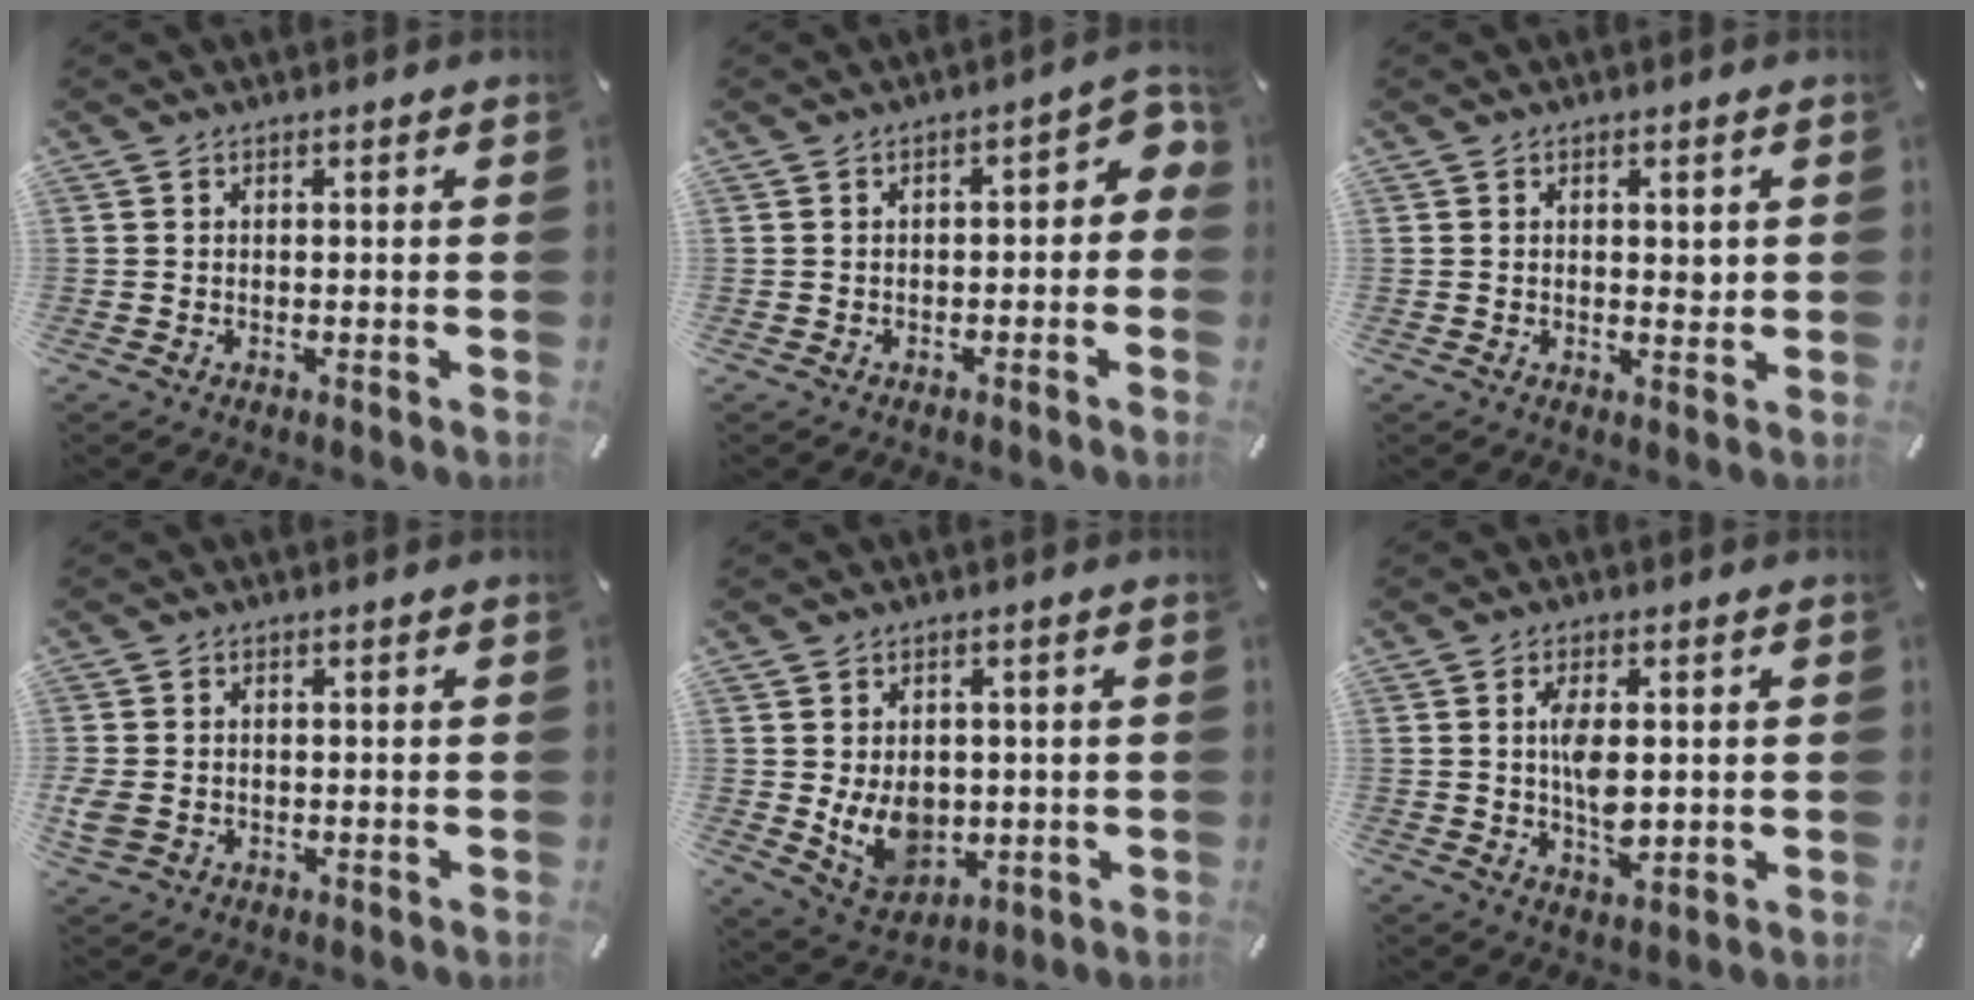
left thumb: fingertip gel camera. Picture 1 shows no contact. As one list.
[{"total": 4.9, "force": [-0.6, 2.8, 4.0], "torque": [-0.051, 0.005, -0.019]}, {"total": 2.1, "force": [0.5, 1.2, 1.7], "torque": [-0.019, -0.002, 0.004]}, {"total": 3.3, "force": [-0.6, 2.7, 1.8], "torque": [-0.045, 0.001, -0.013]}, {"total": 9.0, "force": [-0.3, 7.5, 4.9], "torque": [-0.086, -0.001, -0.001]}, {"total": 7.4, "force": [0.6, 3.7, 6.3], "torque": [-0.125, -0.002, 0.002]}]